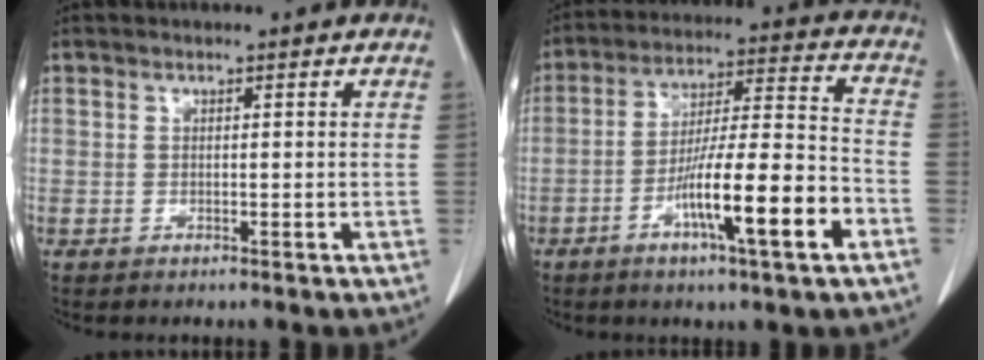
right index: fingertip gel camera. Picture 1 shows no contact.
{"total": 14.9, "force": [-6.3, 0.8, 13.4], "torque": [-0.229, -0.001, -0.104]}